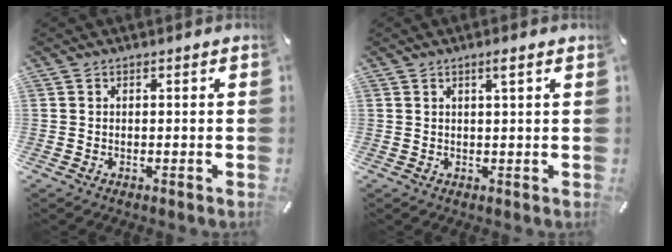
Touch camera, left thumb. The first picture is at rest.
{"total": 2.2, "force": [1.1, 0.0, 1.9], "torque": [-0.039, -0.002, 0.019]}